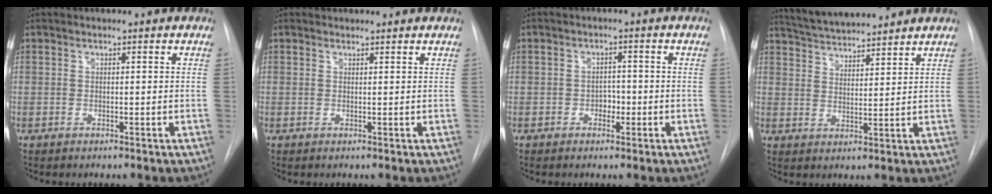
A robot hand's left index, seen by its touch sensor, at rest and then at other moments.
{"total": 1.3, "force": [1.2, 0.3, 0.0], "torque": [-0.011, 0.006, 0.016]}
{"total": 2.1, "force": [-0.8, 1.5, 1.3], "torque": [-0.014, 0.008, -0.012]}
{"total": 10.2, "force": [9.6, 1.0, 3.3], "torque": [-0.062, 0.023, 0.160]}